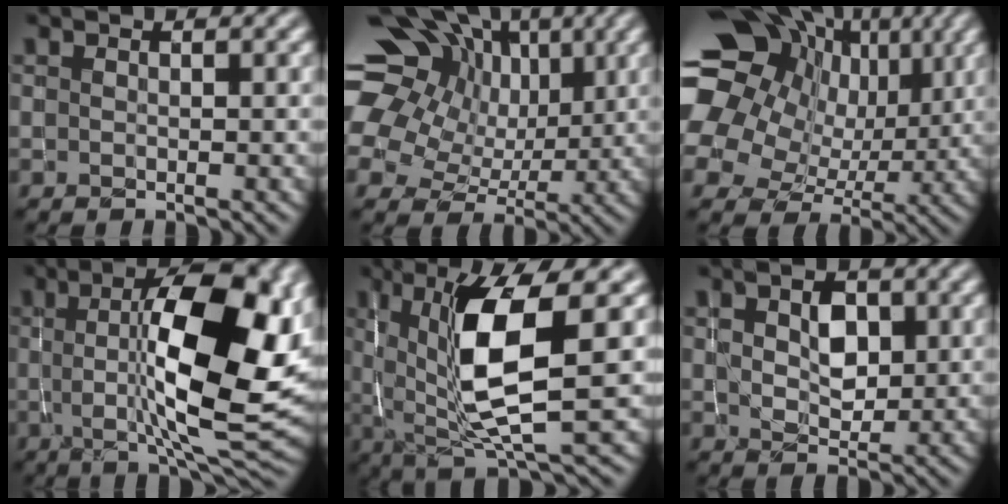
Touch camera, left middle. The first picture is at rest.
{"total": 16.1, "force": [7.1, 12.0, 8.0], "torque": [-0.183, 0.050, 0.102]}
{"total": 19.6, "force": [5.3, 15.8, 10.4], "torque": [-0.225, 0.030, 0.067]}
{"total": 13.3, "force": [1.1, 3.9, 12.6], "torque": [-0.180, 0.001, 0.017]}
{"total": 8.9, "force": [1.2, 2.3, 8.5], "torque": [-0.151, -0.008, 0.026]}
{"total": 3.0, "force": [0.8, 2.1, 2.1], "torque": [-0.040, -0.001, 0.017]}